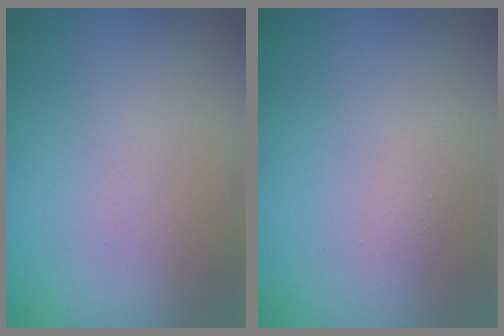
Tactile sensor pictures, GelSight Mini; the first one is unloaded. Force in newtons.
{"total": 0.8, "press": 0.8, "slide": 0.0}